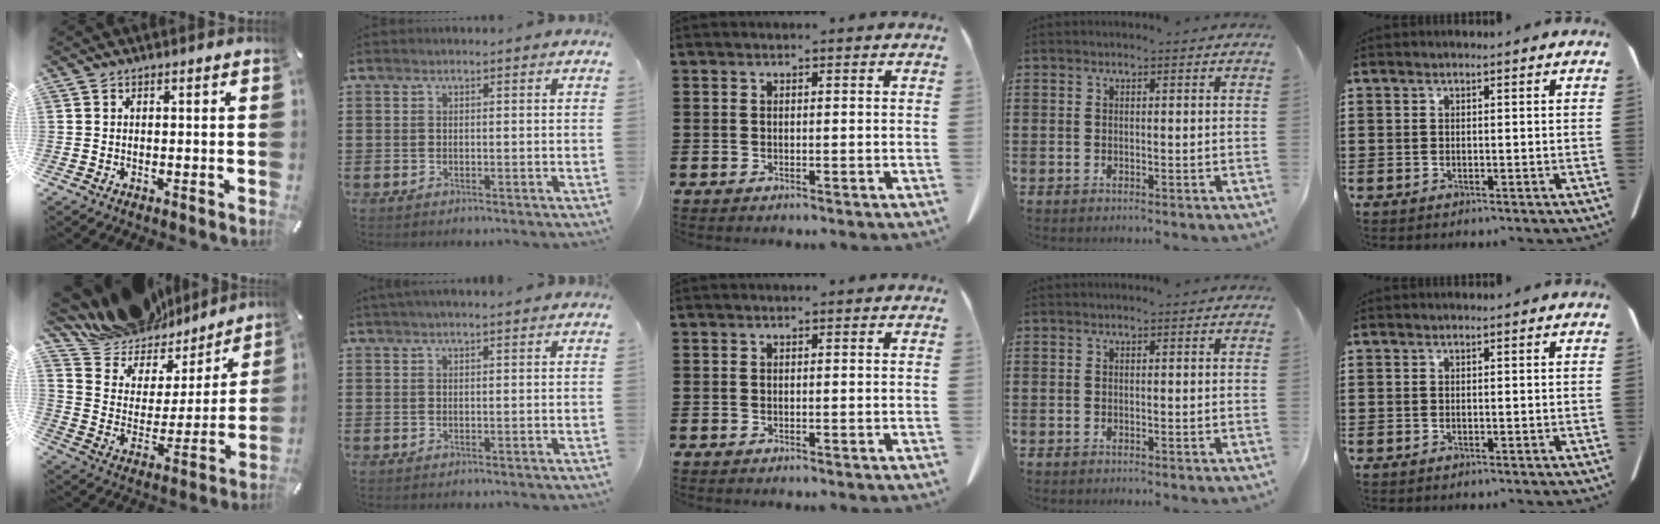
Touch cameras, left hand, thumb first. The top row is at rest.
{"thumb": {"total": 14.3, "force": [12.9, 6.2, -0.1], "torque": [-0.014, -0.140, 0.227]}, "index": {"total": 1.5, "force": [1.3, 0.0, 0.7], "torque": [-0.015, 0.001, 0.024]}}